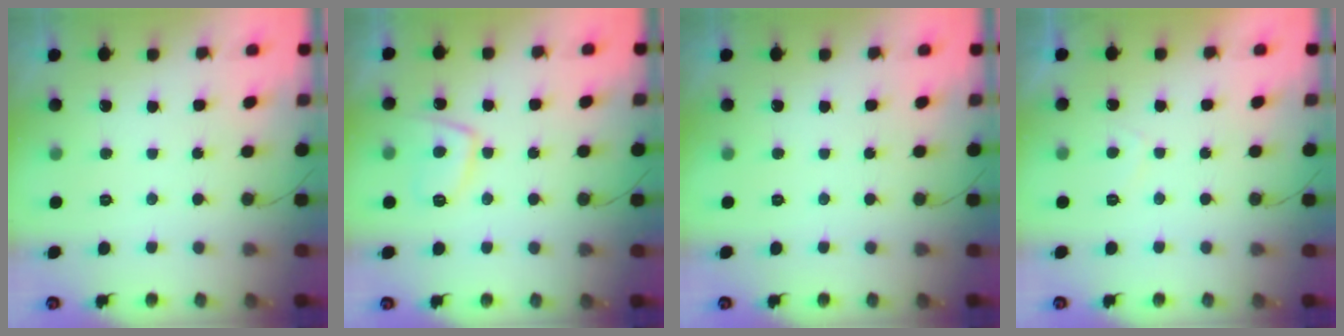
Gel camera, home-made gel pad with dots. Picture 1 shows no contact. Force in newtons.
{"total": 8.2, "press": 8.1, "slide": 1.2}
{"total": 0.0}
{"total": 2.1, "press": 2.0, "slide": 0.7}